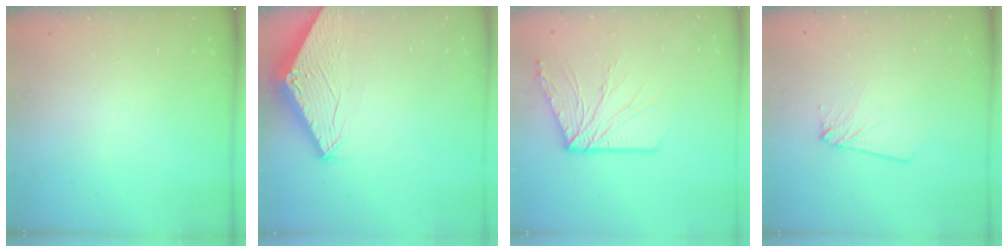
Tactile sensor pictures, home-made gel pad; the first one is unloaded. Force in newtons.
{"total": 2.8, "press": 2.8, "slide": 0.1}
{"total": 12.4, "press": 12.4, "slide": 0.5}
{"total": 3.5, "press": 3.4, "slide": 0.3}